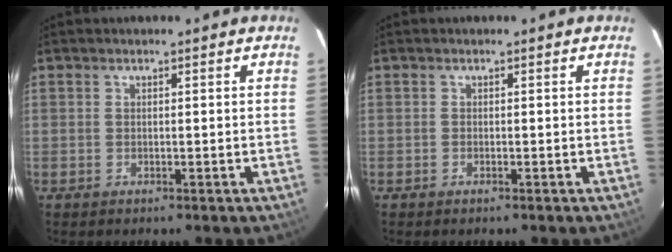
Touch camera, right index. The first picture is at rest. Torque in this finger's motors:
{"motor_torque": [0.14, 0.40, -0.05, 0.00]}